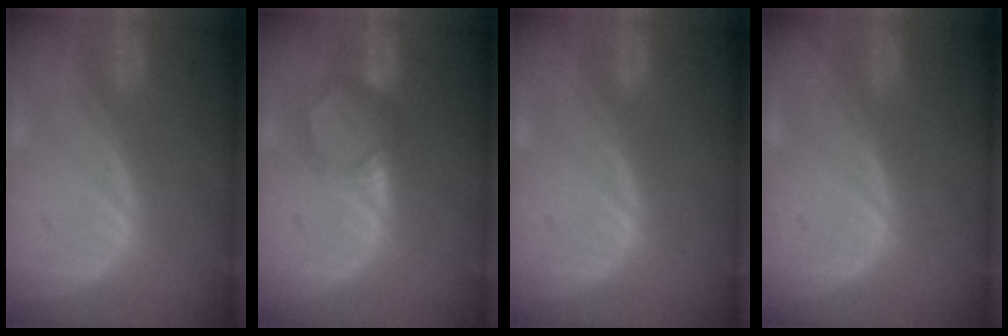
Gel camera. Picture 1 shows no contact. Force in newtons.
{"total": 4.1, "press": 3.8, "slide": 1.6}
{"total": 0.0}
{"total": 0.0}